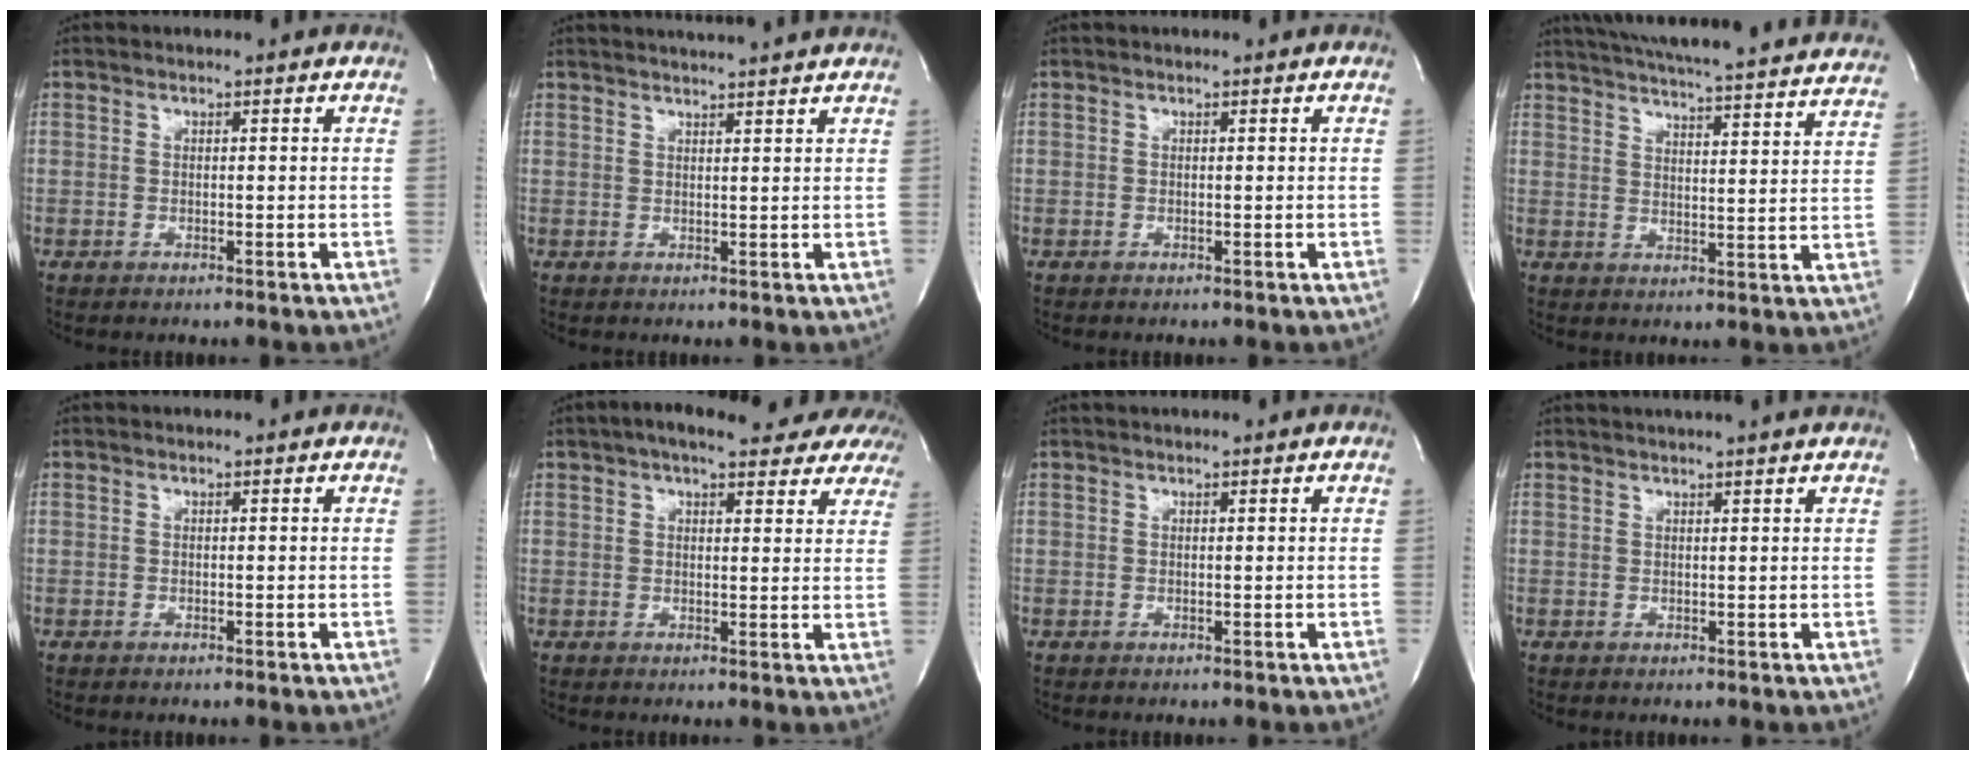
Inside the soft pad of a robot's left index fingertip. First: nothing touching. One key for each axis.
{"total": 7.0, "fx": 6.6, "fy": -0.6, "fz": 2.1, "tx": -0.034, "ty": 0.020, "tz": 0.082}
{"total": 0.0}
{"total": 28.8, "fx": 26.5, "fy": 2.1, "fz": 11.2, "tx": -0.190, "ty": -0.039, "tz": 0.327}
{"total": 0.0}
{"total": 17.4, "fx": 14.8, "fy": 4.9, "fz": 7.7, "tx": -0.102, "ty": 0.026, "tz": 0.171}
{"total": 2.2, "fx": 2.1, "fy": 0.1, "fz": 0.8, "tx": -0.009, "ty": 0.022, "tz": 0.029}
{"total": 6.8, "fx": 6.2, "fy": -0.5, "fz": 2.8, "tx": -0.039, "ty": 0.025, "tz": 0.071}